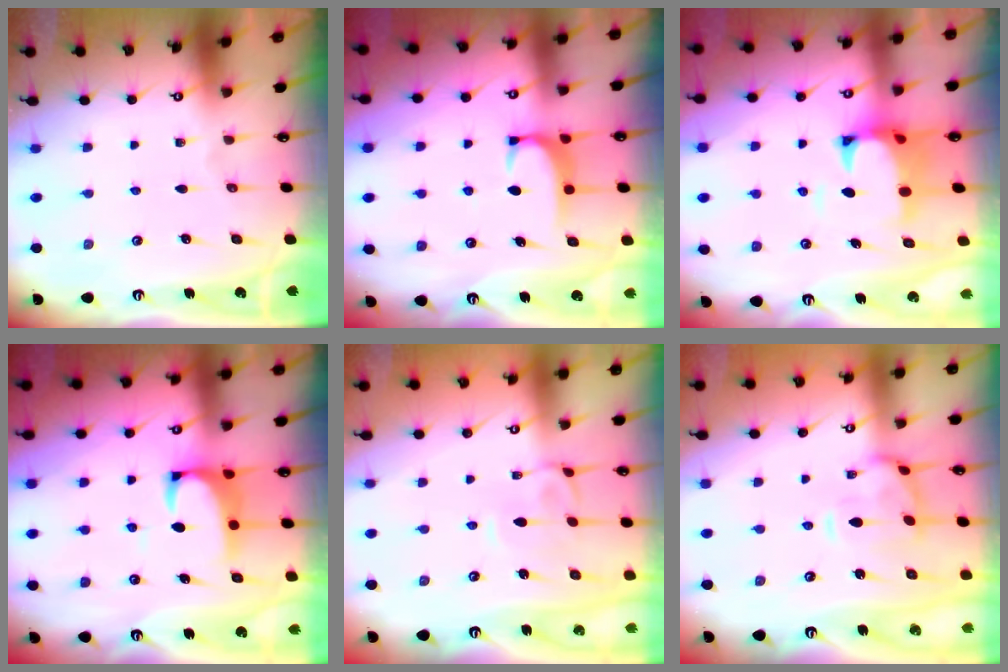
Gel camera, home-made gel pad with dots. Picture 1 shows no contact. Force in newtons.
{"total": 1.9, "press": 1.8, "slide": 0.5}
{"total": 2.6, "press": 2.4, "slide": 1.1}
{"total": 2.4, "press": 2.2, "slide": 1.0}
{"total": 2.1, "press": 1.9, "slide": 0.7}
{"total": 1.9, "press": 1.8, "slide": 0.4}